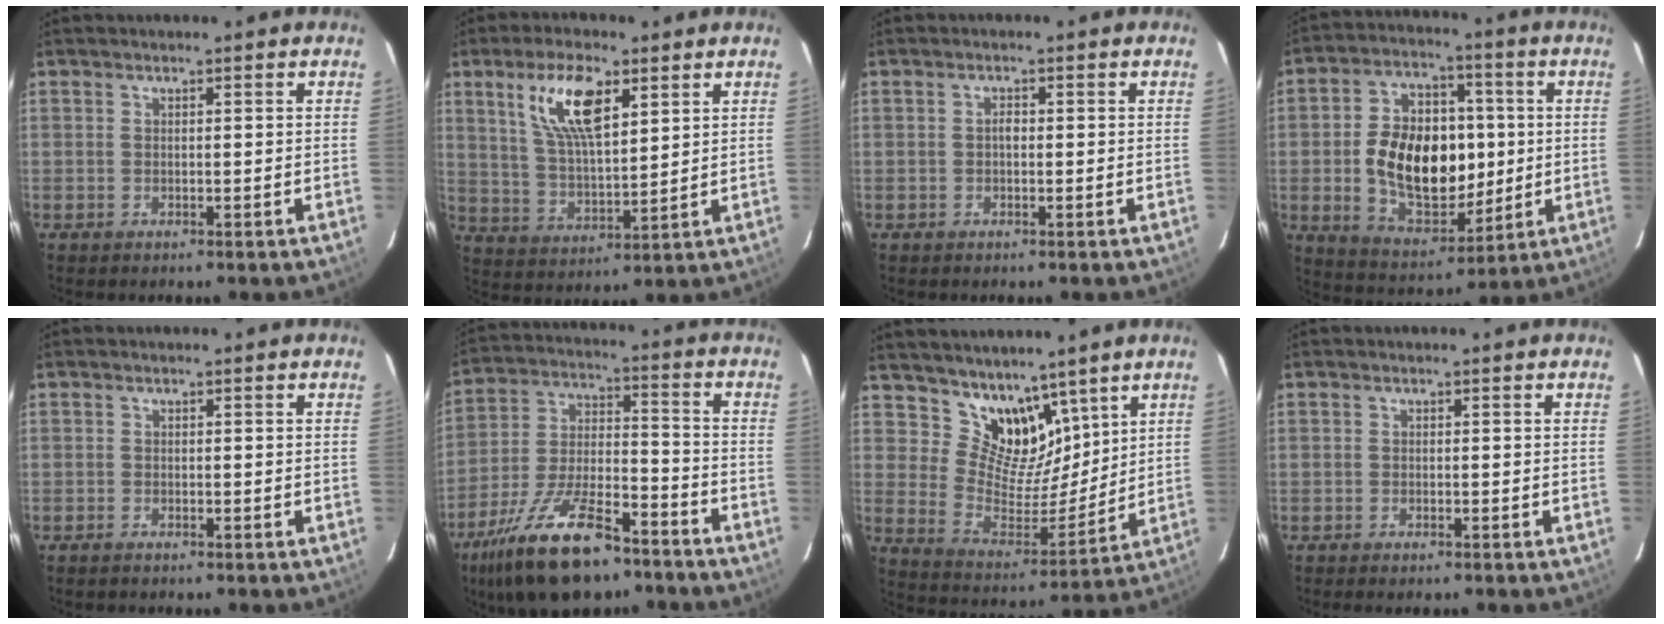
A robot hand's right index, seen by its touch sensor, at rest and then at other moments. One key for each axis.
{"total": 12.0, "fx": 5.7, "fy": 4.4, "fz": 9.5, "tx": -0.182, "ty": 0.010, "tz": 0.114}
{"total": 1.0, "fx": -0.2, "fy": 0.6, "fz": 0.8, "tx": -0.014, "ty": 0.006, "tz": -0.004}
{"total": 17.9, "fx": -0.7, "fy": 11.5, "fz": 13.8, "tx": -0.261, "ty": 0.017, "tz": 0.007}
{"total": 0.9, "fx": -0.9, "fy": 0.3, "fz": 0.2, "tx": -0.009, "ty": 0.000, "tz": -0.018}
{"total": 20.5, "fx": -13.9, "fy": 7.5, "fz": 13.0, "tx": -0.260, "ty": -0.019, "tz": -0.240}
{"total": 12.0, "fx": 8.8, "fy": 6.8, "fz": 4.6, "tx": -0.076, "ty": -0.011, "tz": 0.169}
{"total": 1.2, "fx": -1.0, "fy": 0.3, "fz": 0.6, "tx": -0.017, "ty": -0.002, "tz": -0.021}